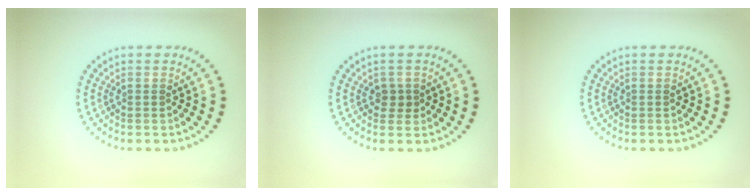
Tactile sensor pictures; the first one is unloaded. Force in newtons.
{"total": 1.2, "press": 1.1, "slide": 0.6}
{"total": 0.0}